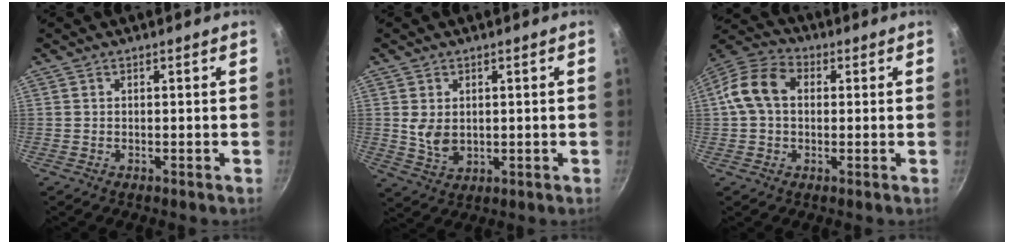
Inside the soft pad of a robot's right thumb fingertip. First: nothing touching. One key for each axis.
{"total": 4.7, "fx": 0.5, "fy": 3.3, "fz": 3.3, "tx": -0.051, "ty": -0.009, "tz": 0.020}
{"total": 10.7, "fx": 1.2, "fy": 7.6, "fz": 7.4, "tx": -0.146, "ty": 0.033, "tz": 0.014}